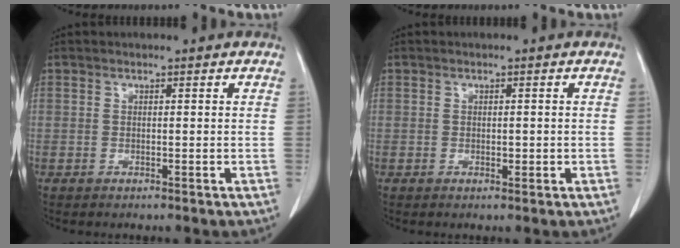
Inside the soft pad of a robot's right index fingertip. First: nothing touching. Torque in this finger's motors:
{"motor_torque": [-0.21, 0.29, -0.11, -0.02]}